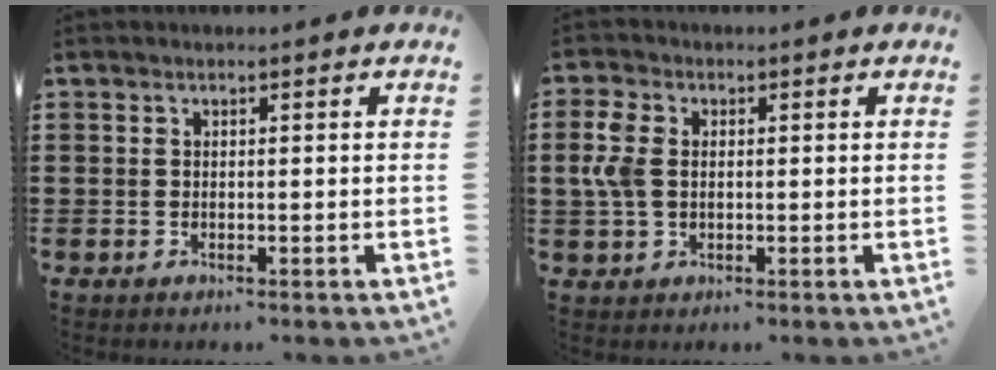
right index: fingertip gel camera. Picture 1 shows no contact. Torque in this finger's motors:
{"motor_torque": [0.94, 0.21, 0.51, 0.09]}